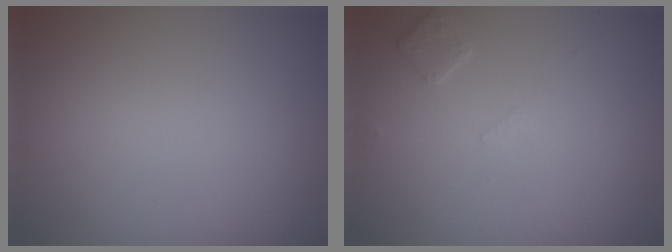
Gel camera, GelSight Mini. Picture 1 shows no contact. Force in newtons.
{"total": 1.2, "press": 1.1, "slide": 0.3}